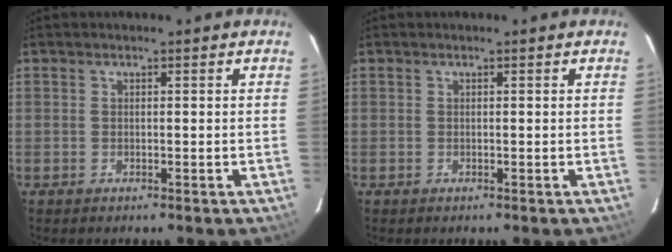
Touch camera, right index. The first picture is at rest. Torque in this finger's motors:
{"motor_torque": [0.00, 0.00, 0.00, 0.01]}